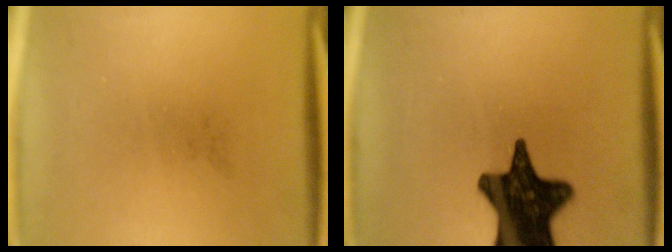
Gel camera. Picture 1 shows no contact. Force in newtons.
{"total": 16.6}